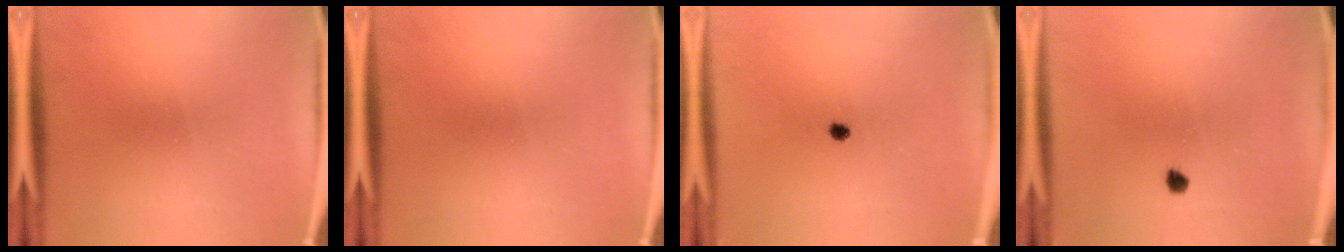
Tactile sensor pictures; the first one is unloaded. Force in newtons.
{"total": 0.0}
{"total": 1.2}
{"total": 1.3}